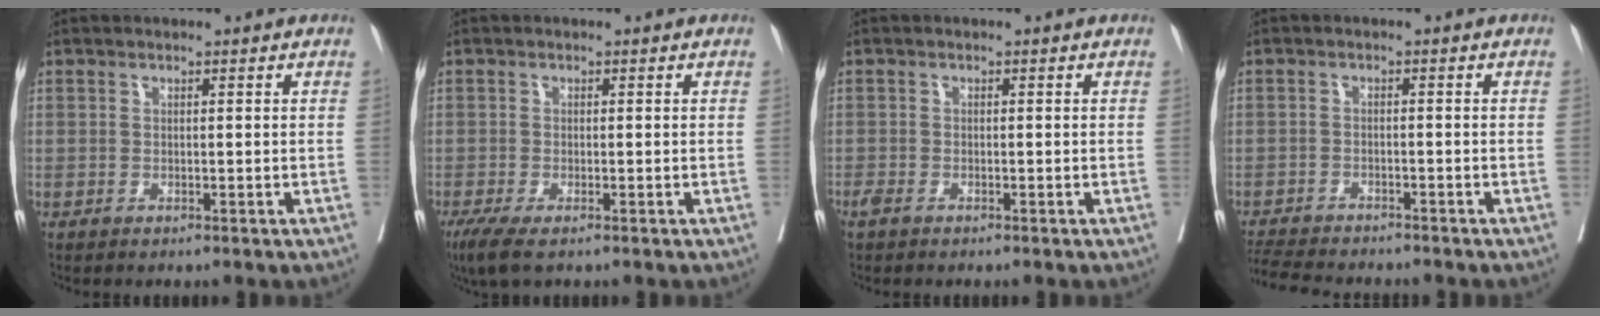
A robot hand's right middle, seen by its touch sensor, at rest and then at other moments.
{"total": 3.7, "force": [-2.4, 0.8, 2.7], "torque": [-0.057, -0.014, -0.042]}
{"total": 1.3, "force": [-0.9, 0.5, 0.7], "torque": [-0.019, -0.003, -0.018]}
{"total": 9.0, "force": [-8.3, 1.2, 3.1], "torque": [-0.053, -0.013, -0.130]}